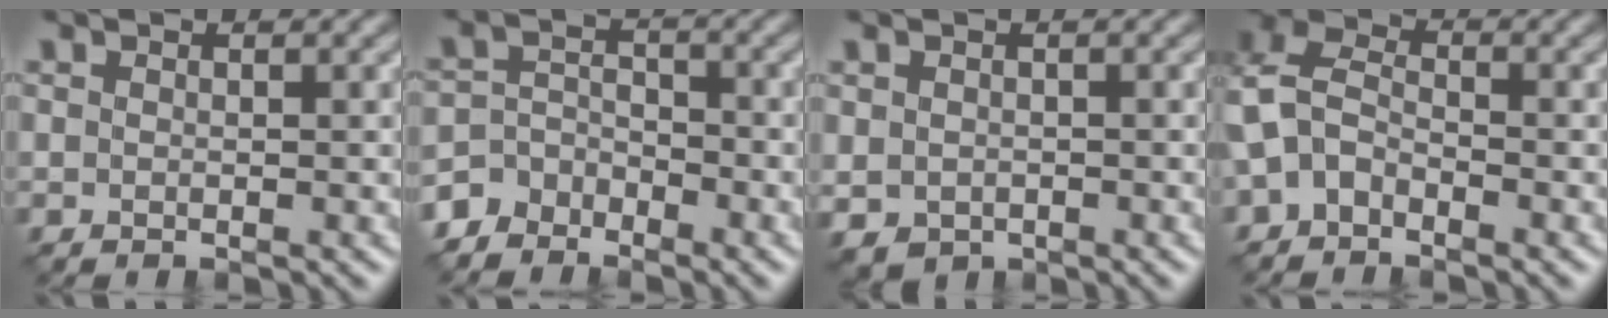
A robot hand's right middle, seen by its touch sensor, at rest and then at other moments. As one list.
[{"total": 3.6, "force": [-3.2, 1.7, 0.3], "torque": [0.002, 0.005, -0.064]}, {"total": 1.8, "force": [-0.6, 1.4, 0.9], "torque": [-0.023, -0.006, -0.008]}, {"total": 4.8, "force": [-1.4, 3.4, 3.1], "torque": [-0.074, 0.007, -0.042]}]